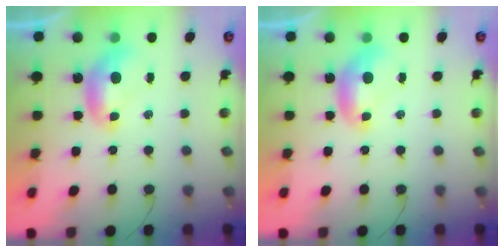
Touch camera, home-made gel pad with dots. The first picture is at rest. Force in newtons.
{"total": 0.0}